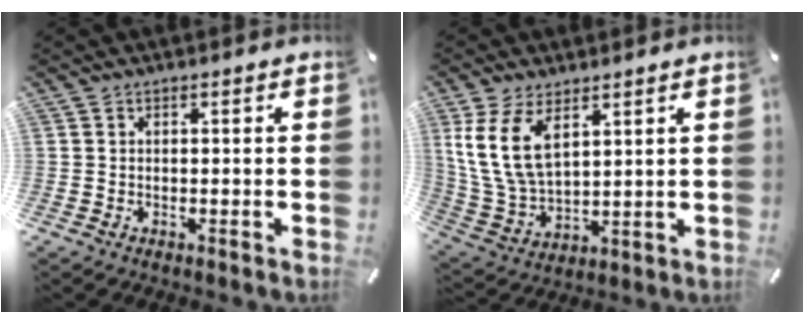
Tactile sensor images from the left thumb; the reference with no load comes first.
{"total": 11.6, "force": [5.5, 6.6, 7.8], "torque": [-0.196, -0.017, 0.103]}